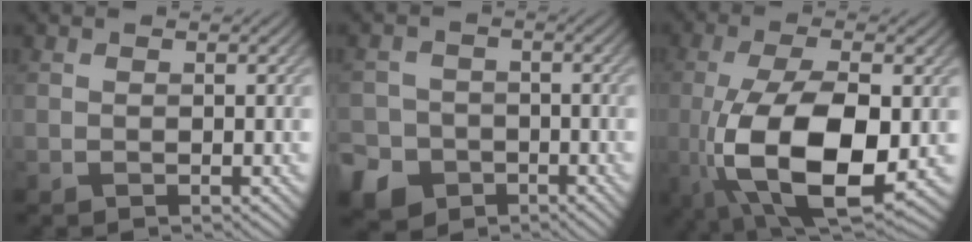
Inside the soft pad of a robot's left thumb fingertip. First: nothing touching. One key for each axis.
{"total": 7.0, "fx": -3.8, "fy": 5.7, "fz": 1.6, "tx": -0.046, "ty": -0.023, "tz": -0.083}
{"total": 15.2, "fx": -2.8, "fy": 6.8, "fz": 13.3, "tx": -0.270, "ty": -0.023, "tz": -0.045}